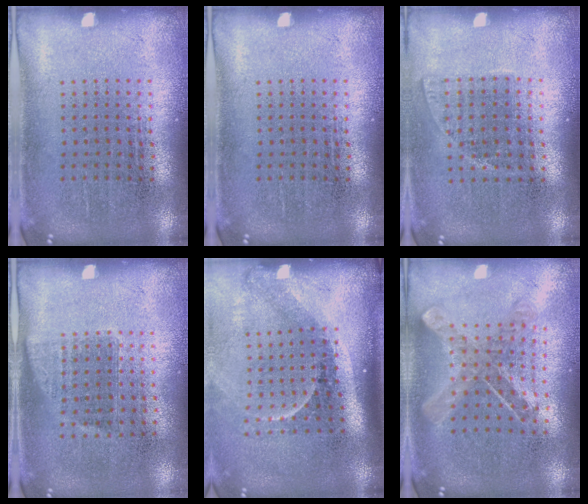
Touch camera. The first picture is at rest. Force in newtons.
{"total": 0.0}
{"total": 1.0, "press": 0.9, "slide": 0.5}
{"total": 0.8, "press": 0.7, "slide": 0.4}
{"total": 2.2, "press": 1.4, "slide": 1.6}
{"total": 0.9, "press": 0.9, "slide": 0.2}